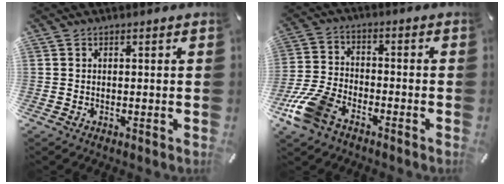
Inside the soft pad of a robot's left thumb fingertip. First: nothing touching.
{"total": 11.3, "force": [-7.5, 5.9, 6.2], "torque": [-0.143, 0.028, -0.145]}